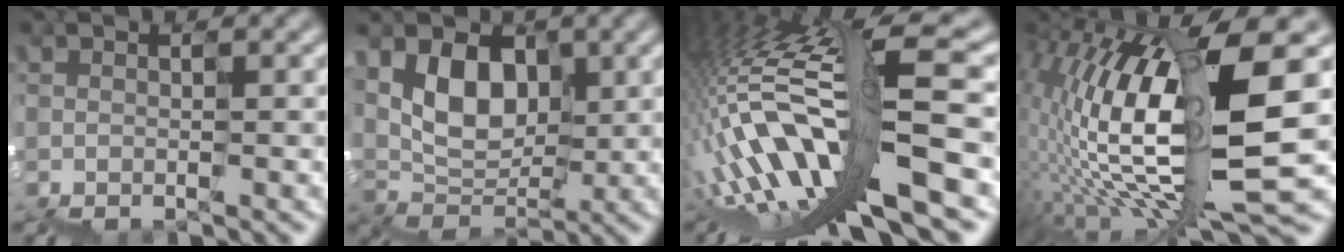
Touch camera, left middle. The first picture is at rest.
{"total": 3.6, "force": [2.0, 2.7, 1.2], "torque": [-0.030, 0.007, 0.039]}
{"total": 13.4, "force": [-2.3, 2.5, 12.9], "torque": [-0.256, 0.037, -0.038]}
{"total": 12.6, "force": [1.5, 3.6, 11.9], "torque": [-0.247, 0.012, 0.045]}